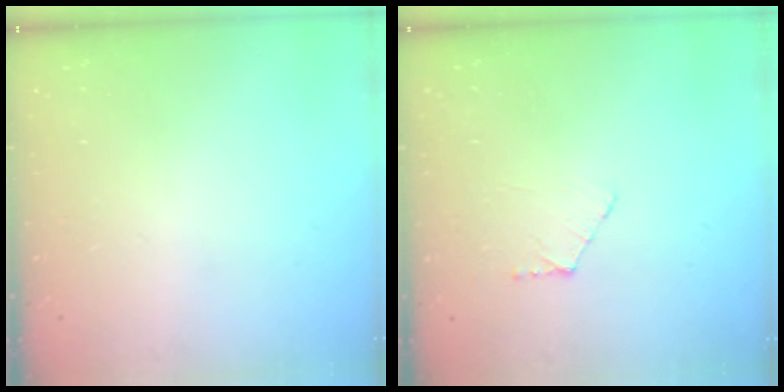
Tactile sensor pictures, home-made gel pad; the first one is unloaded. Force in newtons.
{"total": 3.8, "press": 3.8, "slide": 0.4}